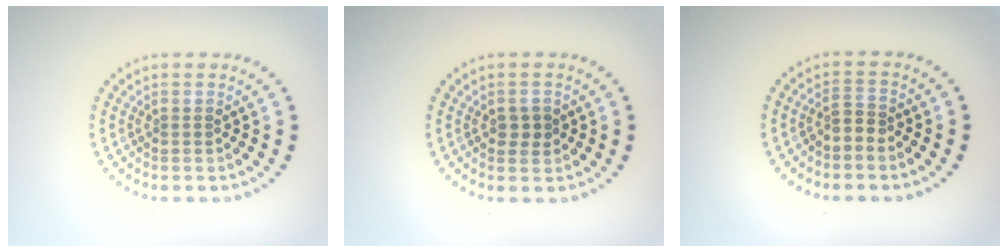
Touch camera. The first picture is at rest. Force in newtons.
{"total": 1.5, "press": 1.5, "slide": 0.1}
{"total": 1.6, "press": 1.3, "slide": 1.0}